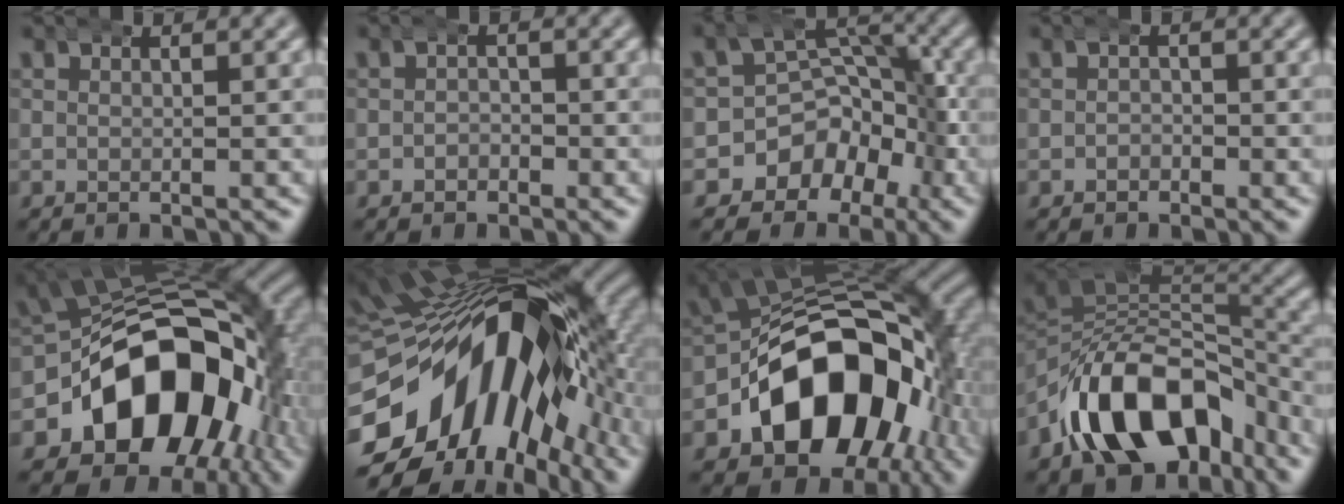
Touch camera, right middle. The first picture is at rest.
{"total": 1.4, "force": [-0.8, 1.1, 0.2], "torque": [-0.001, -0.004, -0.014]}
{"total": 12.3, "force": [-2.9, 10.7, 5.4], "torque": [-0.133, -0.037, -0.051]}
{"total": 1.0, "force": [-0.6, 0.8, 0.1], "torque": [-0.001, -0.004, -0.010]}
{"total": 23.5, "force": [-4.5, 16.6, 16.0], "torque": [-0.283, -0.058, -0.055]}
{"total": 24.9, "force": [-4.0, 16.1, 18.6], "torque": [-0.280, -0.019, -0.062]}
{"total": 21.3, "force": [-4.6, 14.5, 14.8], "torque": [-0.253, -0.049, -0.057]}
{"total": 13.7, "force": [-6.1, 9.0, 8.3], "torque": [-0.148, -0.043, -0.078]}